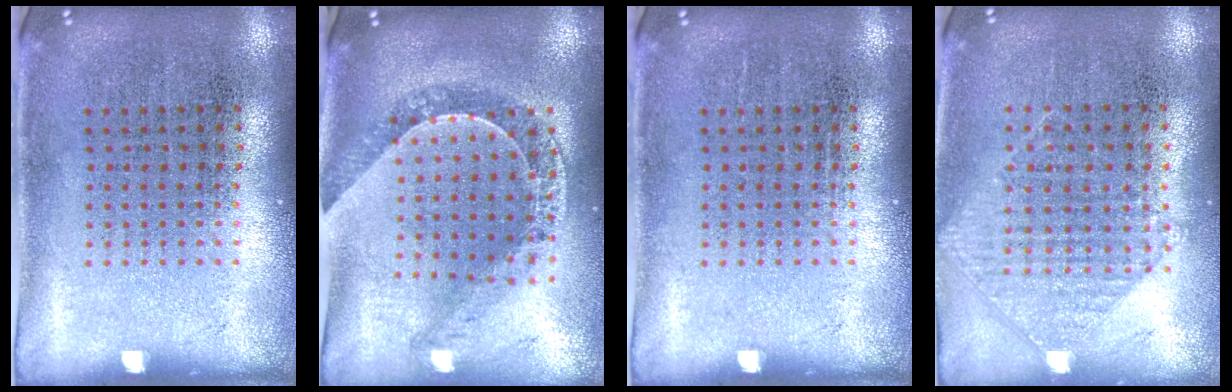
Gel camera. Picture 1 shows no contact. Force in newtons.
{"total": 1.1, "press": 1.1, "slide": 0.2}
{"total": 0.0}
{"total": 0.8, "press": 0.7, "slide": 0.2}